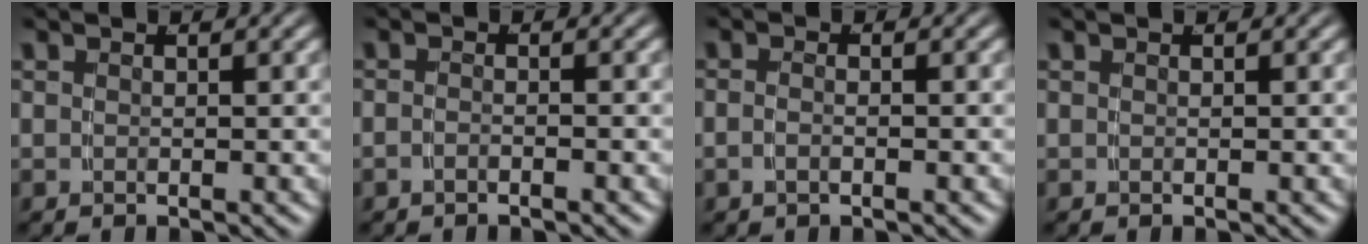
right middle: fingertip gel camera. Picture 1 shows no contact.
{"total": 1.1, "force": [-1.0, -0.1, 0.5], "torque": [-0.011, 0.001, -0.021]}
{"total": 1.2, "force": [-0.8, 0.0, 0.9], "torque": [-0.021, -0.004, -0.011]}
{"total": 0.0}